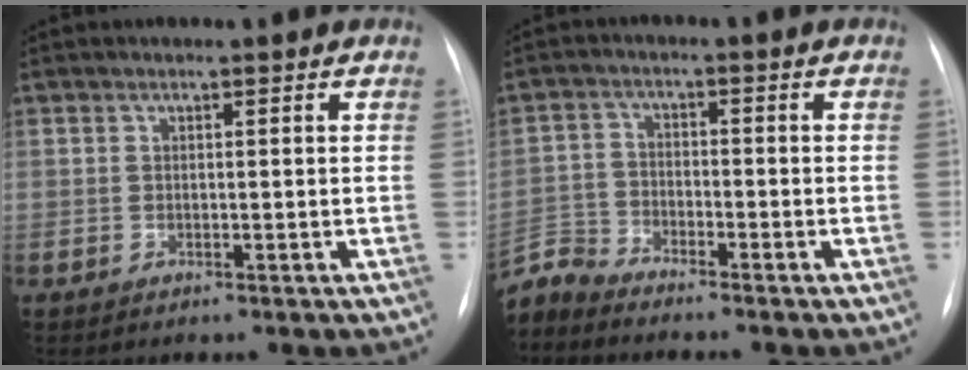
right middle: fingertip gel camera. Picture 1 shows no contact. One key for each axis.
{"total": 5.0, "fx": -4.9, "fy": -0.2, "fz": -0.5, "tx": 0.009, "ty": -0.005, "tz": -0.097}